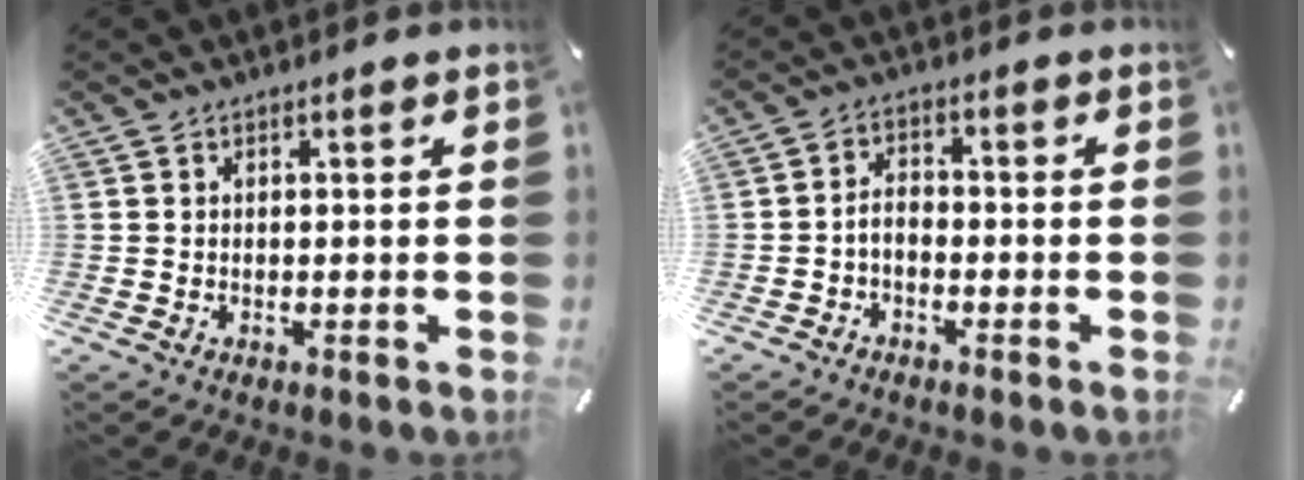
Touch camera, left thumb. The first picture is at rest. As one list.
[{"total": 3.1, "force": [-1.7, 1.7, 1.9], "torque": [-0.043, 0.010, -0.036]}]